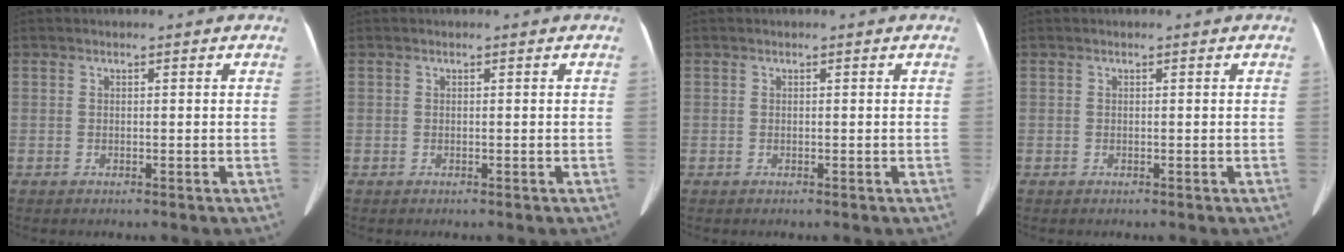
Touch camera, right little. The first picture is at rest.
{"total": 0.0}
{"total": 0.0}
{"total": 0.0}